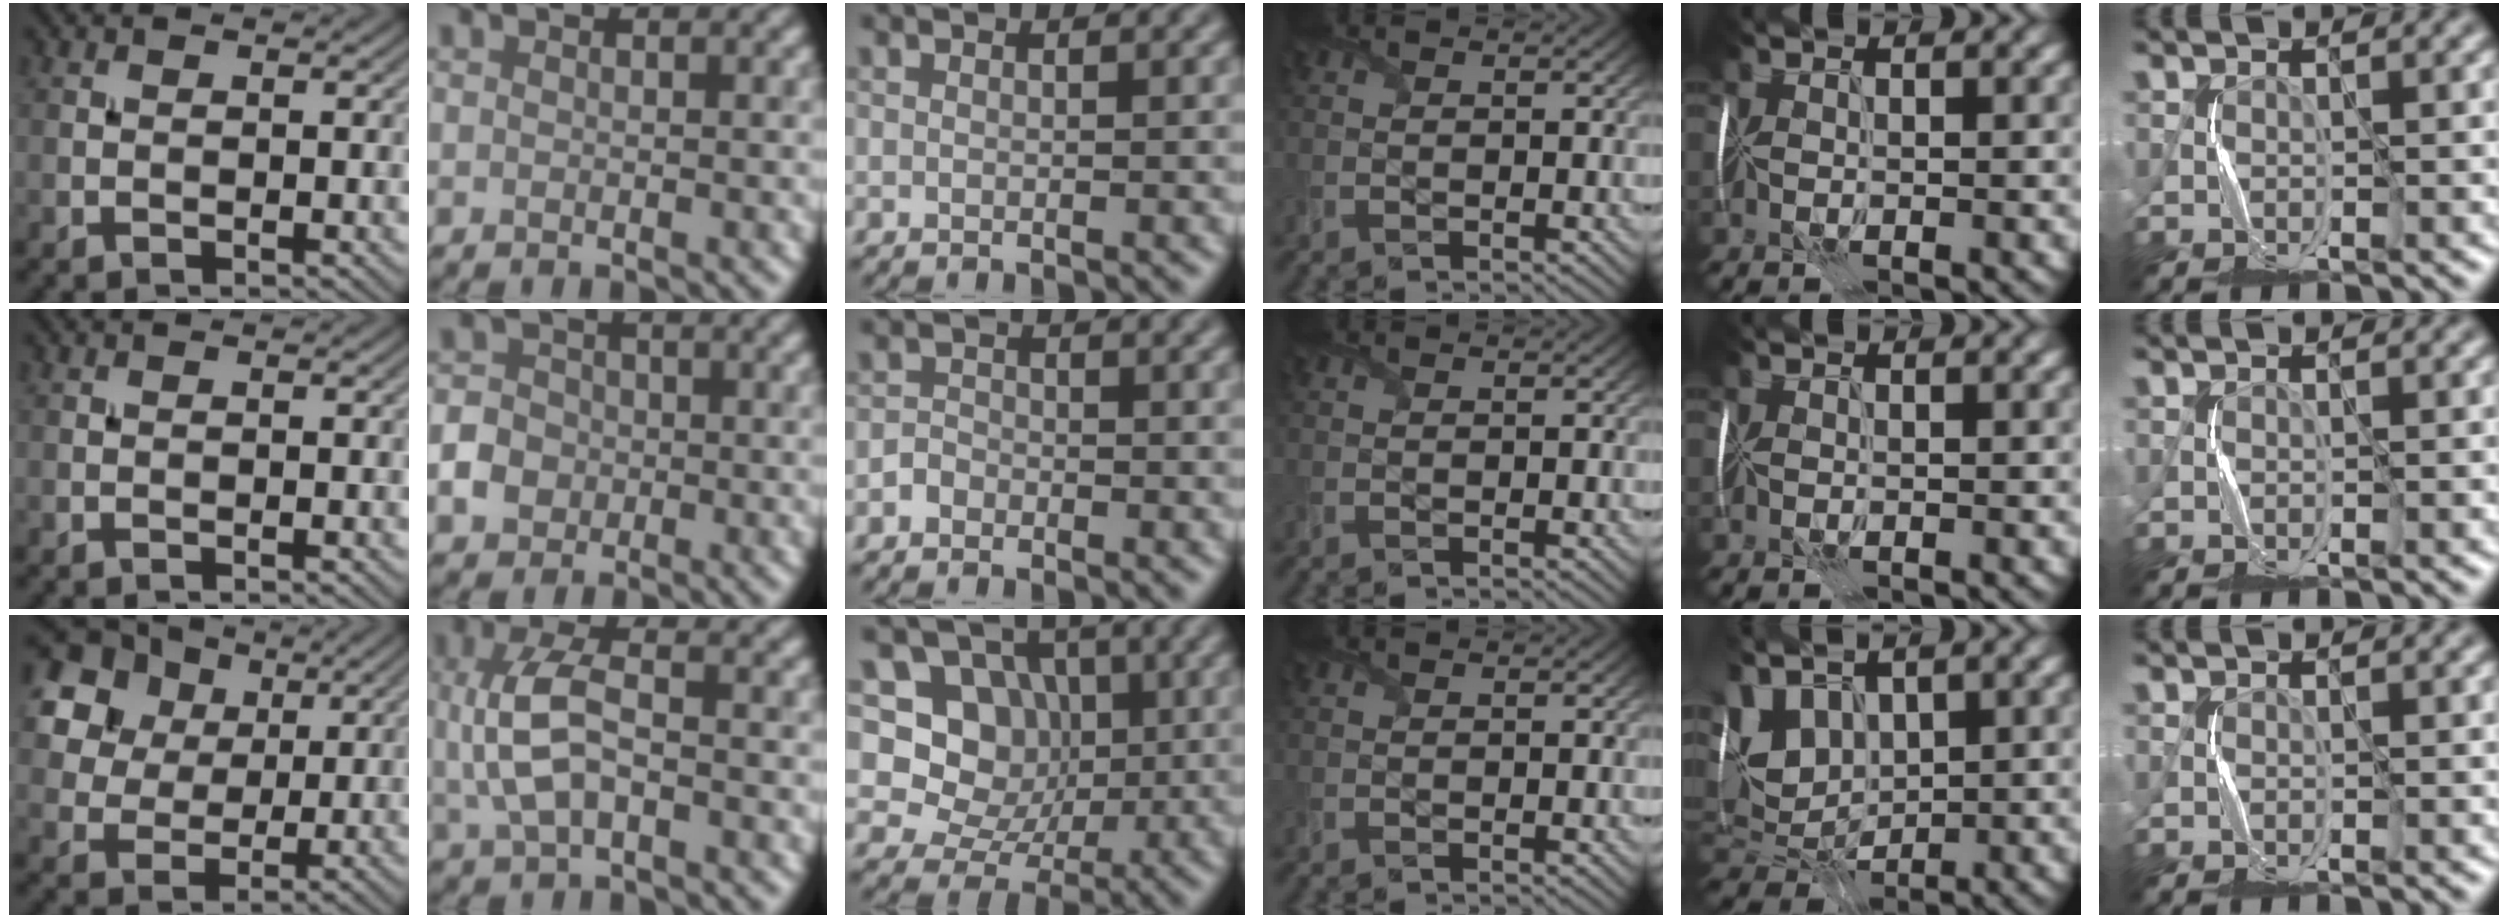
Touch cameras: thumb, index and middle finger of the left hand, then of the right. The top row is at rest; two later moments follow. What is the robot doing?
{"motion": "fold", "object": "shipping label"}